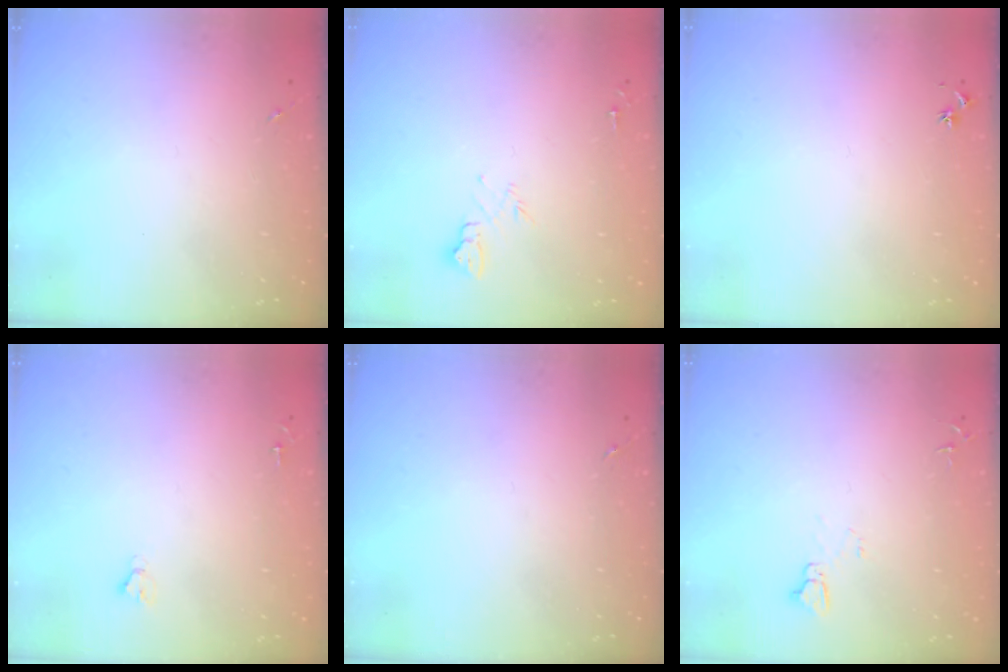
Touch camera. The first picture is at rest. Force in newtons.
{"total": 7.1, "press": 7.1, "slide": 0.8}
{"total": 3.0, "press": 2.9, "slide": 0.3}
{"total": 1.8, "press": 1.8, "slide": 0.1}
{"total": 0.0}
{"total": 4.1, "press": 4.1, "slide": 0.4}